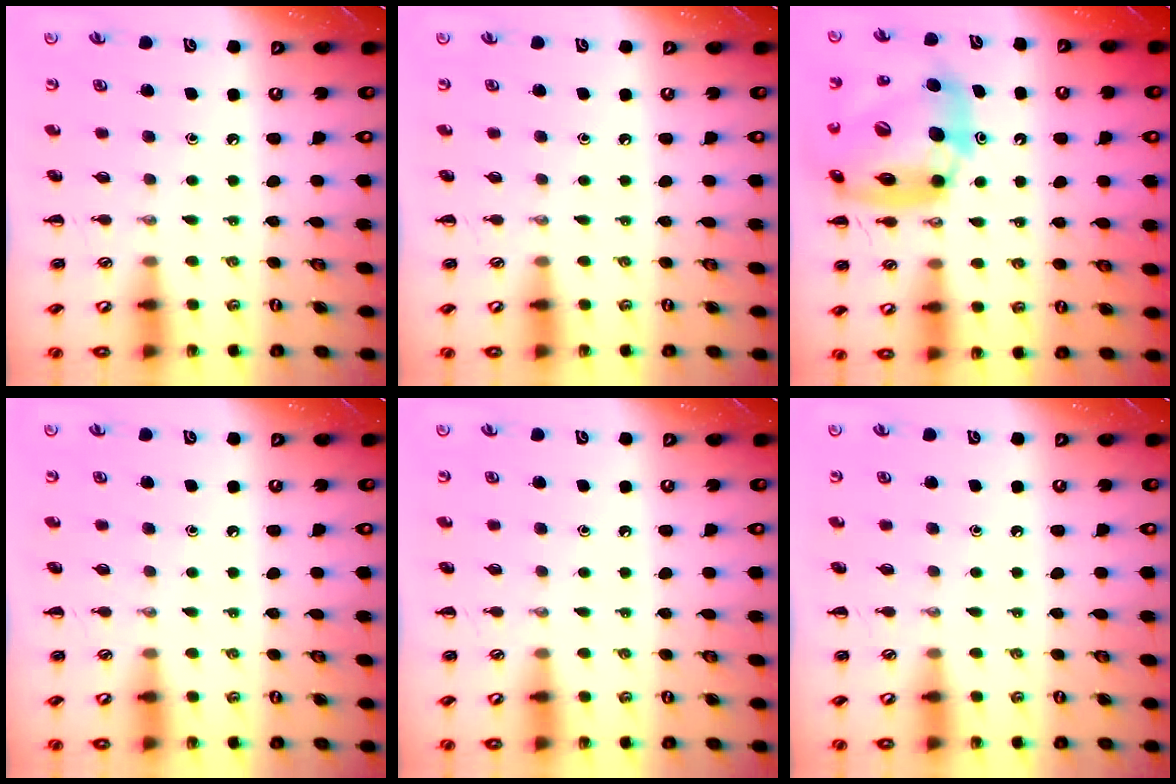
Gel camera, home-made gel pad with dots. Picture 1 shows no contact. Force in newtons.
{"total": 0.0}
{"total": 18.2, "press": 17.5, "slide": 5.1}
{"total": 0.0}
{"total": 0.0}
{"total": 0.0}